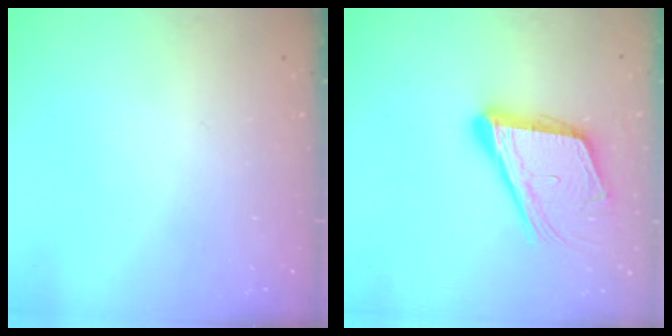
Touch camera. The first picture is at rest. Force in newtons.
{"total": 17.4, "press": 17.0, "slide": 3.7}